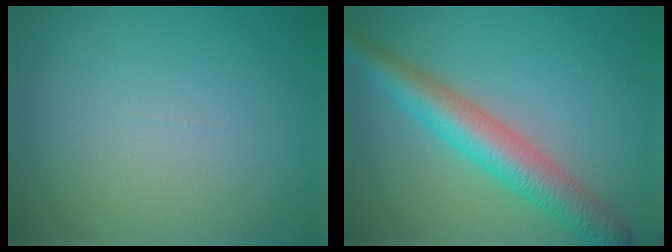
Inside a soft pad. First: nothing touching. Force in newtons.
{"total": 5.8, "press": 5.8, "slide": 0.1}